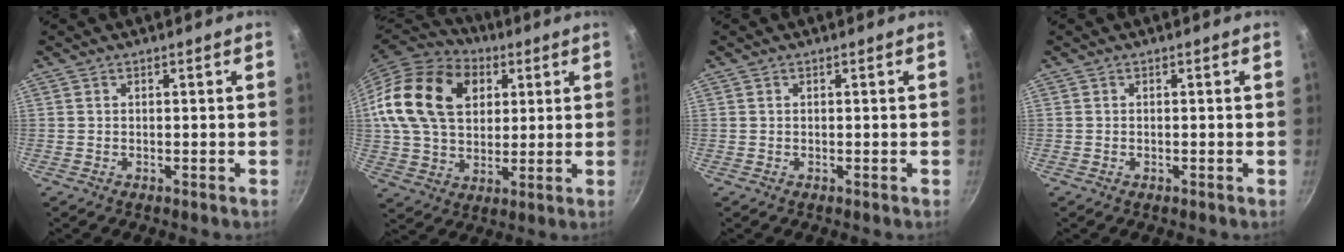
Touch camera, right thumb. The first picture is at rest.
{"total": 22.2, "force": [6.8, 15.7, 14.2], "torque": [-0.236, 0.006, 0.116]}
{"total": 0.0}
{"total": 0.0}